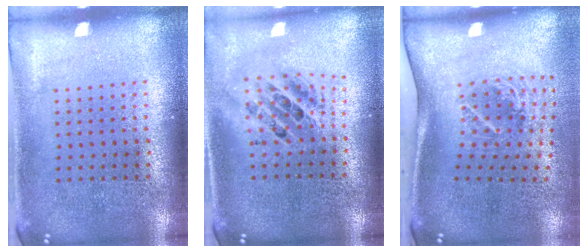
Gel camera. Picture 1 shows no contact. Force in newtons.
{"total": 1.9, "press": 1.5, "slide": 1.1}
{"total": 2.0, "press": 1.2, "slide": 1.6}